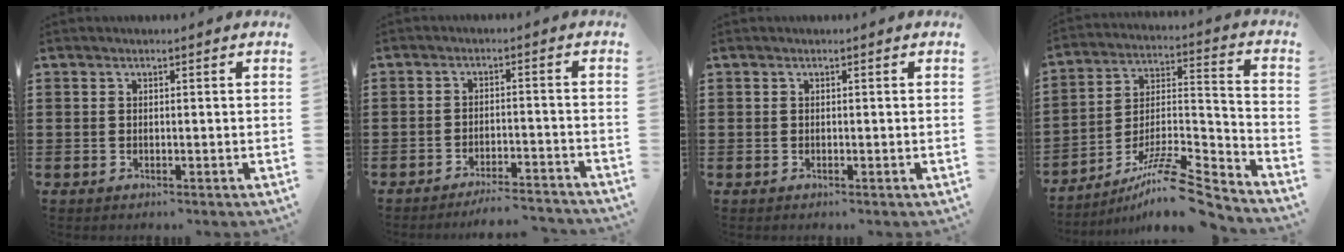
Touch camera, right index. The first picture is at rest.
{"total": 4.0, "force": [-3.8, -0.1, 1.1], "torque": [-0.022, -0.003, -0.076]}
{"total": 0.0}
{"total": 11.6, "force": [-9.4, 1.4, 6.6], "torque": [-0.107, 0.017, -0.179]}